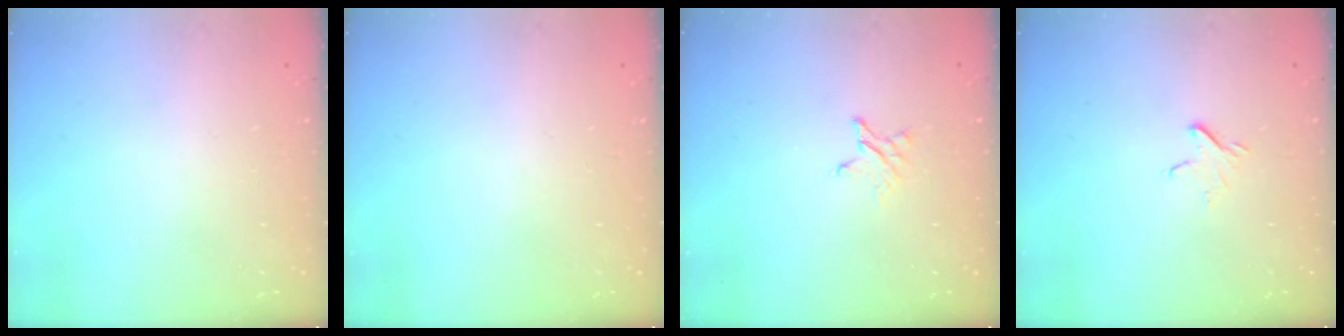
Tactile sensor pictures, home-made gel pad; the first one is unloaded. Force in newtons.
{"total": 0.0}
{"total": 2.4, "press": 2.4, "slide": 0.2}
{"total": 3.8, "press": 3.8, "slide": 0.3}